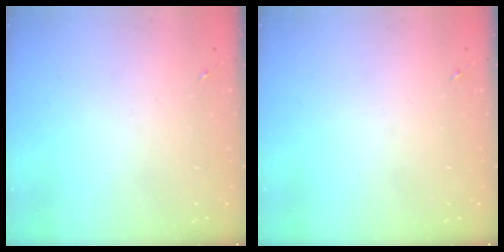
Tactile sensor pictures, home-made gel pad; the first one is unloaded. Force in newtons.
{"total": 0.0}